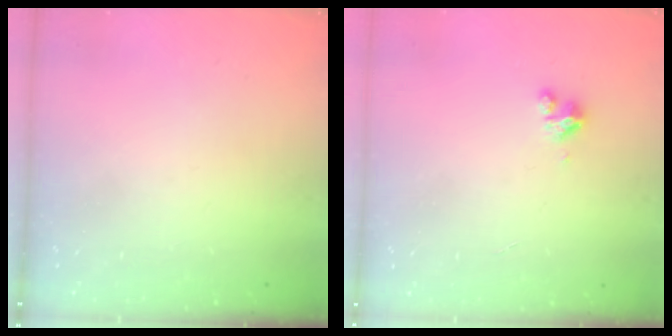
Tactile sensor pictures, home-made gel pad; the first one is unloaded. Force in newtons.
{"total": 5.0, "press": 5.0, "slide": 0.4}